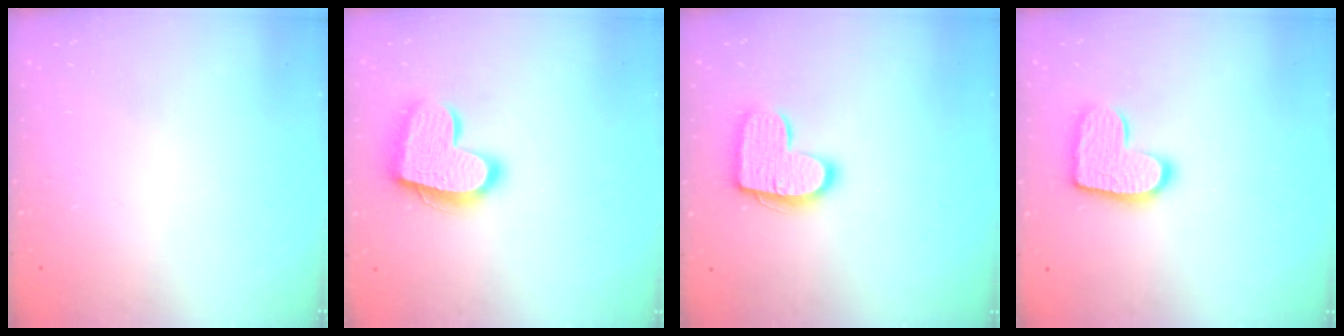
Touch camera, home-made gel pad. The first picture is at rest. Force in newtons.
{"total": 16.7, "press": 16.7, "slide": 1.1}
{"total": 13.8, "press": 13.8, "slide": 0.7}
{"total": 12.8, "press": 12.8, "slide": 0.8}